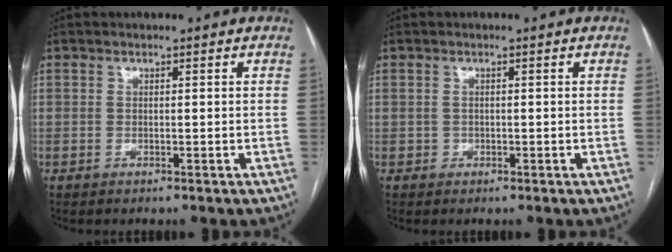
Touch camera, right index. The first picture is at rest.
{"total": 0.6, "force": [-0.2, 0.6, 0.1], "torque": [-0.001, 0.003, -0.002]}